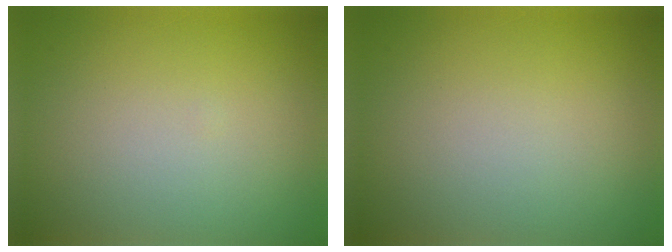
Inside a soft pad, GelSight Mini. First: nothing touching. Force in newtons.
{"total": 0.0}